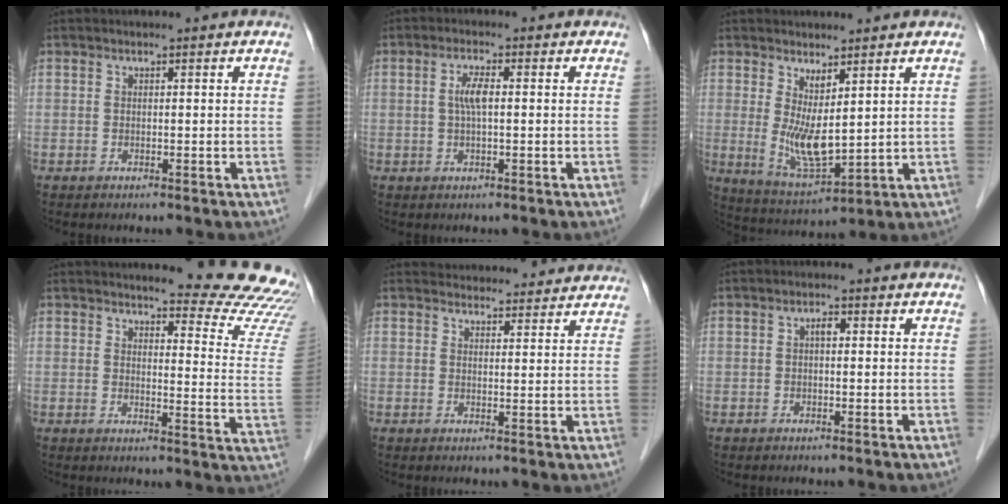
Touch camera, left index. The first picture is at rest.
{"total": 3.0, "force": [0.3, 0.6, 3.0], "torque": [-0.062, 0.005, 0.007]}
{"total": 6.8, "force": [1.8, 2.0, 6.2], "torque": [-0.126, -0.021, 0.051]}
{"total": 16.3, "force": [16.0, 0.6, 3.2], "torque": [-0.019, -0.127, 0.152]}
{"total": 10.3, "force": [9.9, 2.7, 1.0], "torque": [0.008, 0.023, 0.107]}
{"total": 1.3, "force": [0.1, 0.6, 1.1], "torque": [-0.017, 0.005, 0.000]}